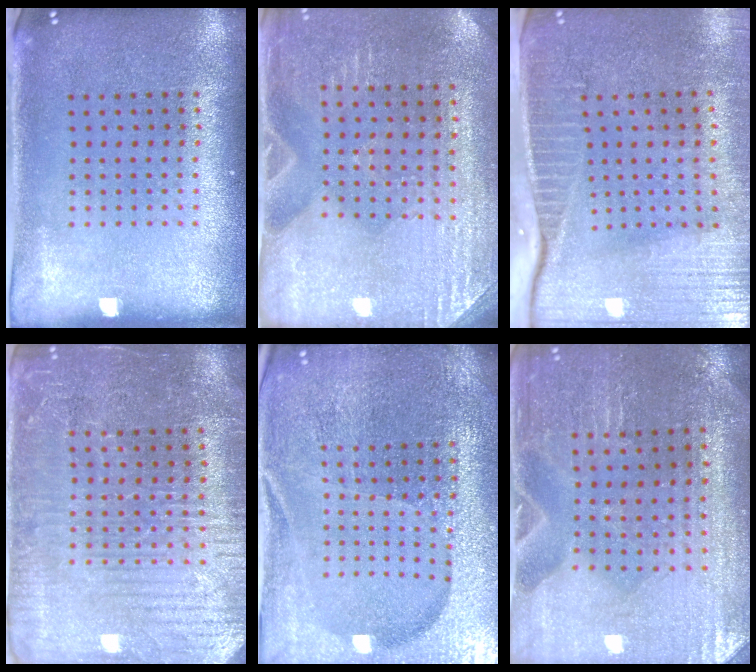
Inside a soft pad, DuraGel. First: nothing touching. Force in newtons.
{"total": 3.0, "press": 2.9, "slide": 0.7}
{"total": 3.9, "press": 3.5, "slide": 1.7}
{"total": 3.9, "press": 3.7, "slide": 1.1}
{"total": 4.8, "press": 4.5, "slide": 1.6}
{"total": 0.8, "press": 0.8, "slide": 0.1}